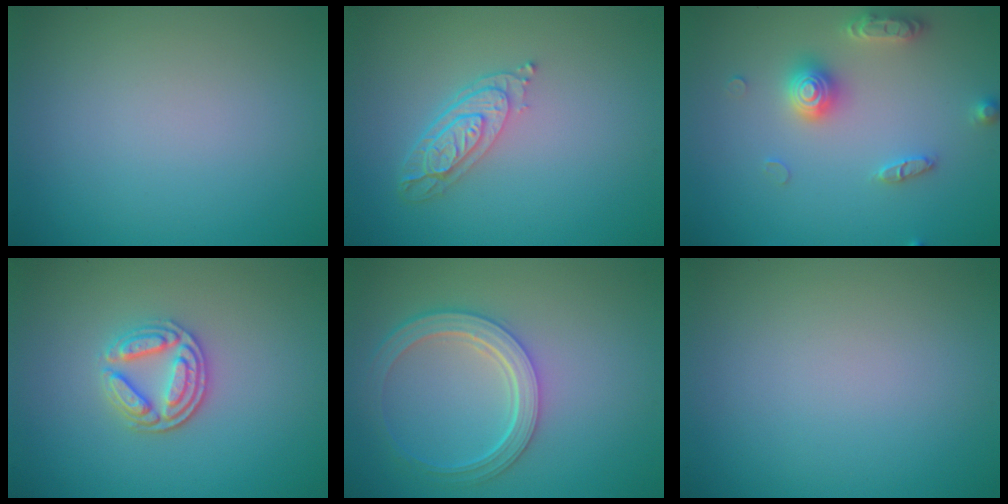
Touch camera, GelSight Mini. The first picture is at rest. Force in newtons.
{"total": 3.8, "press": 2.9, "slide": 2.4}
{"total": 3.7, "press": 3.6, "slide": 0.4}
{"total": 3.6, "press": 3.1, "slide": 1.7}
{"total": 4.7, "press": 3.7, "slide": 2.9}
{"total": 0.0}